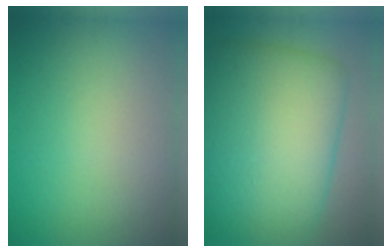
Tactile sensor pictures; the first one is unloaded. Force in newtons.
{"total": 13.2, "press": 13.2, "slide": 0.3}